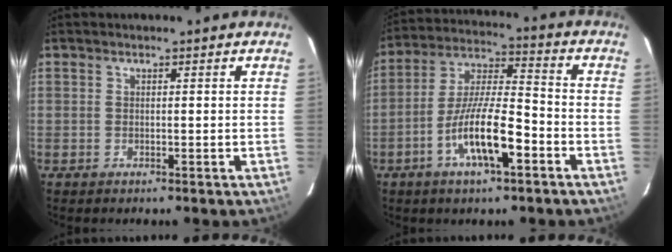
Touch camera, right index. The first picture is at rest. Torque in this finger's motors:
{"motor_torque": [1.27, -0.87, 0.87, 0.20]}